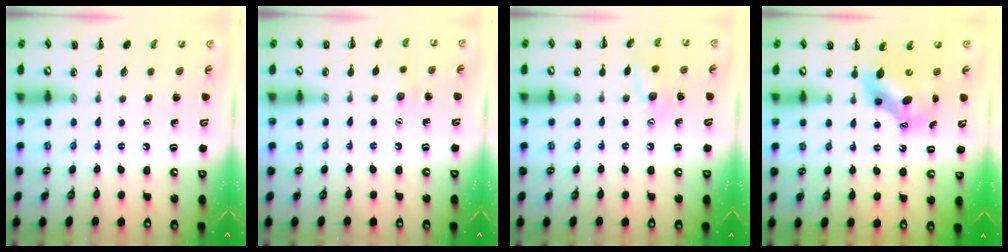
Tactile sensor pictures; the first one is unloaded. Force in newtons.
{"total": 6.0, "press": 5.8, "slide": 1.2}
{"total": 9.0, "press": 8.9, "slide": 0.8}
{"total": 7.0, "press": 6.9, "slide": 1.2}